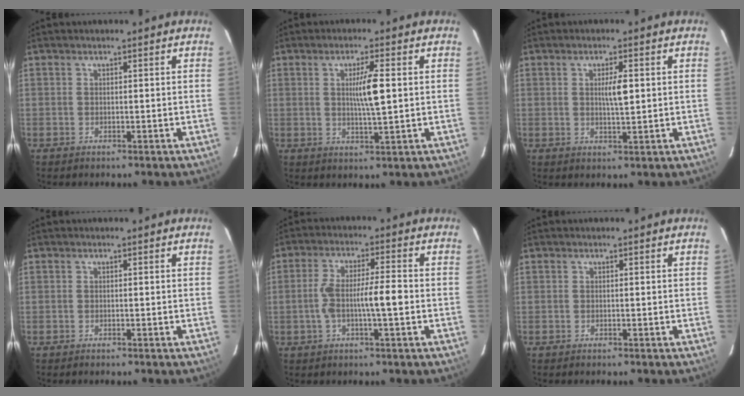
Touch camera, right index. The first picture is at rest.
{"total": 5.6, "force": [0.7, -0.3, 5.5], "torque": [-0.099, -0.005, 0.014]}
{"total": 3.3, "force": [0.6, 0.4, 3.2], "torque": [-0.055, -0.001, 0.010]}
{"total": 0.5, "force": [-0.5, 0.0, 0.2], "torque": [-0.004, -0.001, -0.008]}
{"total": 7.2, "force": [-1.3, 0.8, 7.0], "torque": [-0.137, 0.015, -0.024]}
{"total": 0.0}